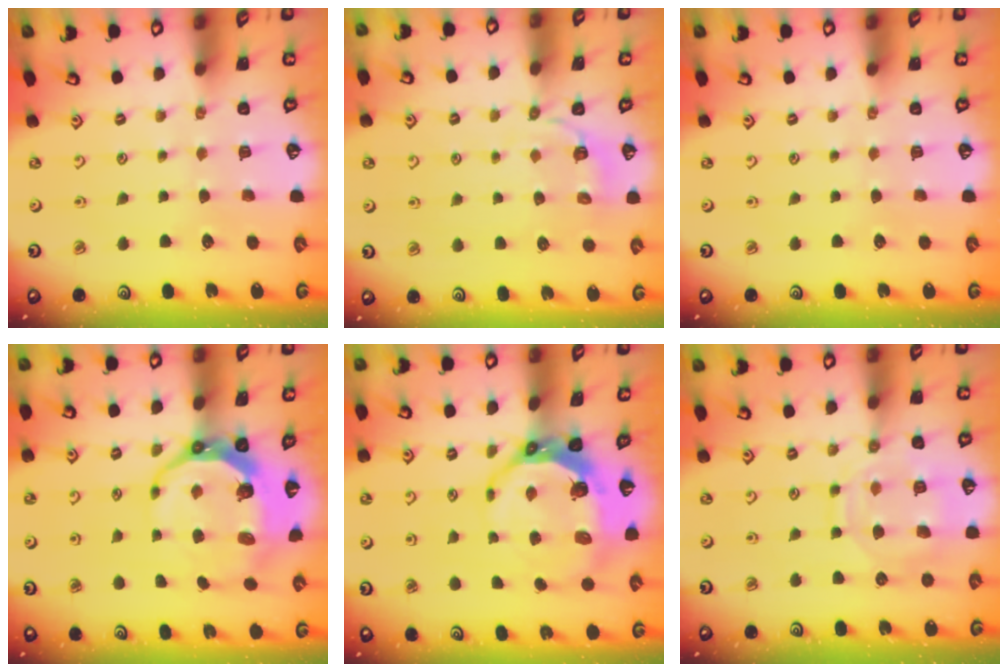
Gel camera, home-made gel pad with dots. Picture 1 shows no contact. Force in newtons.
{"total": 3.3, "press": 2.6, "slide": 2.1}
{"total": 0.0}
{"total": 12.1, "press": 11.2, "slide": 4.6}
{"total": 10.9, "press": 9.7, "slide": 5.0}
{"total": 13.4, "press": 13.4, "slide": 1.3}